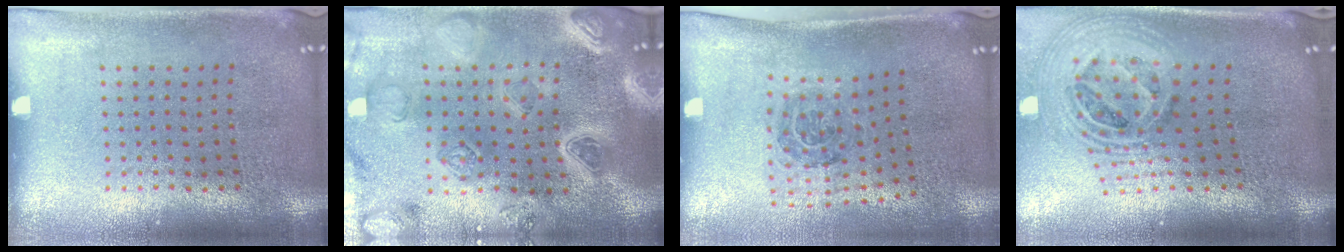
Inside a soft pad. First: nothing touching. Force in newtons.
{"total": 3.4, "press": 3.3, "slide": 1.0}
{"total": 1.3, "press": 1.1, "slide": 0.7}
{"total": 2.2, "press": 1.7, "slide": 1.5}